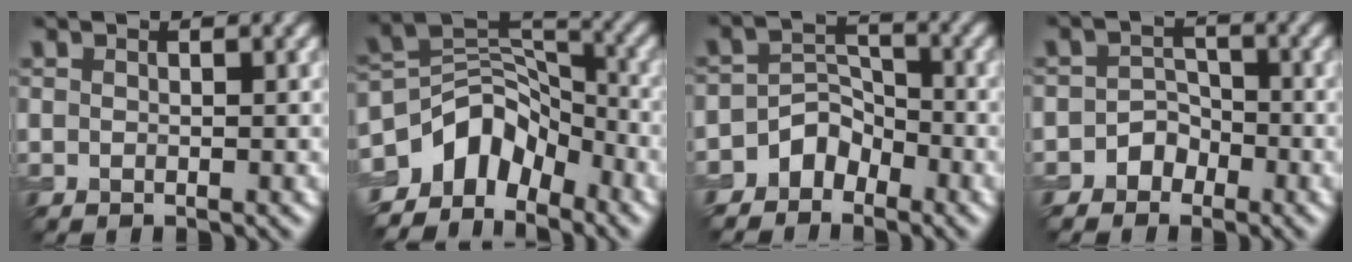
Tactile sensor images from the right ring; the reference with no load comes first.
{"total": 7.1, "force": [-4.4, 4.4, 3.3], "torque": [-0.031, 0.004, -0.086]}
{"total": 3.3, "force": [-2.4, 2.1, 0.8], "torque": [-0.005, 0.009, -0.047]}
{"total": 2.3, "force": [-1.4, 1.8, 0.5], "torque": [0.012, 0.011, -0.033]}